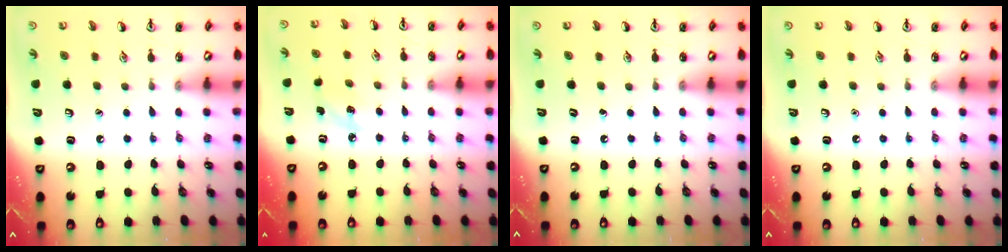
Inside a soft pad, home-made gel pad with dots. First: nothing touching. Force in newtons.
{"total": 4.8, "press": 4.6, "slide": 1.5}
{"total": 0.0}
{"total": 0.0}